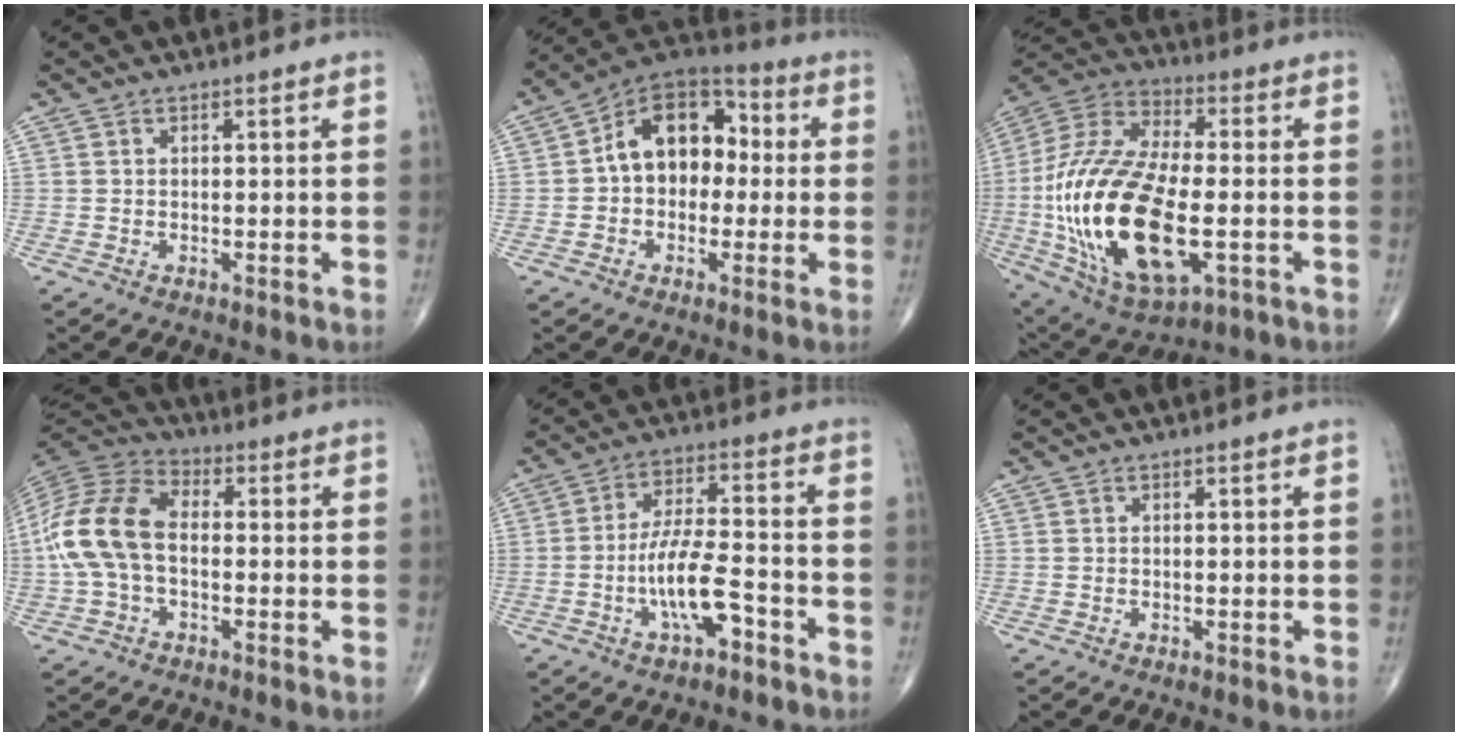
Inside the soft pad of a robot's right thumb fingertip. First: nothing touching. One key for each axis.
{"total": 14.1, "fx": 0.8, "fy": 10.0, "fz": 9.9, "tx": -0.113, "ty": 0.042, "tz": -0.004}
{"total": 28.7, "fx": -4.9, "fy": 13.7, "fz": 24.8, "tx": -0.530, "ty": -0.002, "tz": -0.072}
{"total": 14.4, "fx": -0.9, "fy": 8.9, "fz": 11.2, "tx": -0.237, "ty": 0.036, "tz": -0.025}
{"total": 10.0, "fx": -4.2, "fy": 3.4, "fz": 8.4, "tx": -0.160, "ty": 0.035, "tz": -0.075}
{"total": 0.0}